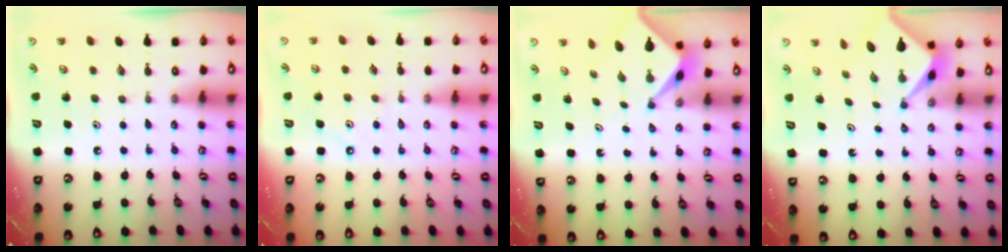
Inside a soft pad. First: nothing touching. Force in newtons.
{"total": 2.8, "press": 2.8, "slide": 0.4}
{"total": 2.2, "press": 2.2, "slide": 0.3}
{"total": 2.2, "press": 2.1, "slide": 0.2}